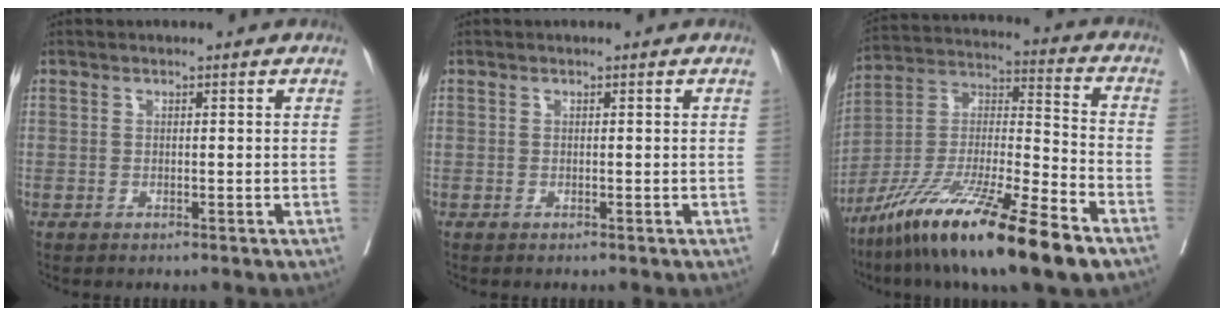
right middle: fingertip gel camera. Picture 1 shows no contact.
{"total": 0.0}
{"total": 21.6, "force": [-14.1, 1.7, 16.3], "torque": [-0.300, -0.041, -0.252]}